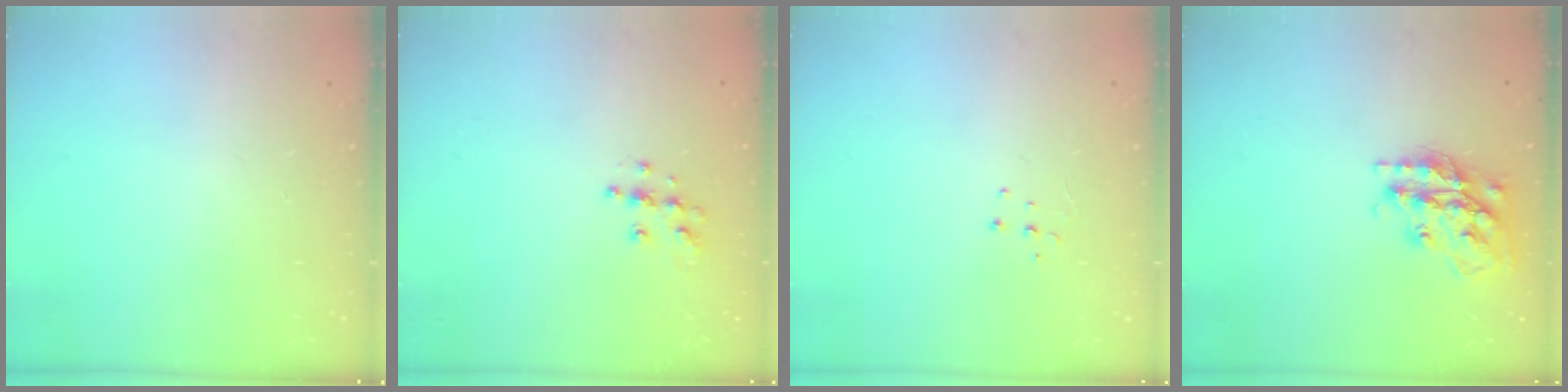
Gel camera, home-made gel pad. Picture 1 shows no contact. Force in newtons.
{"total": 6.4, "press": 6.4, "slide": 0.2}
{"total": 4.3, "press": 4.3, "slide": 0.3}
{"total": 18.7, "press": 18.6, "slide": 1.5}